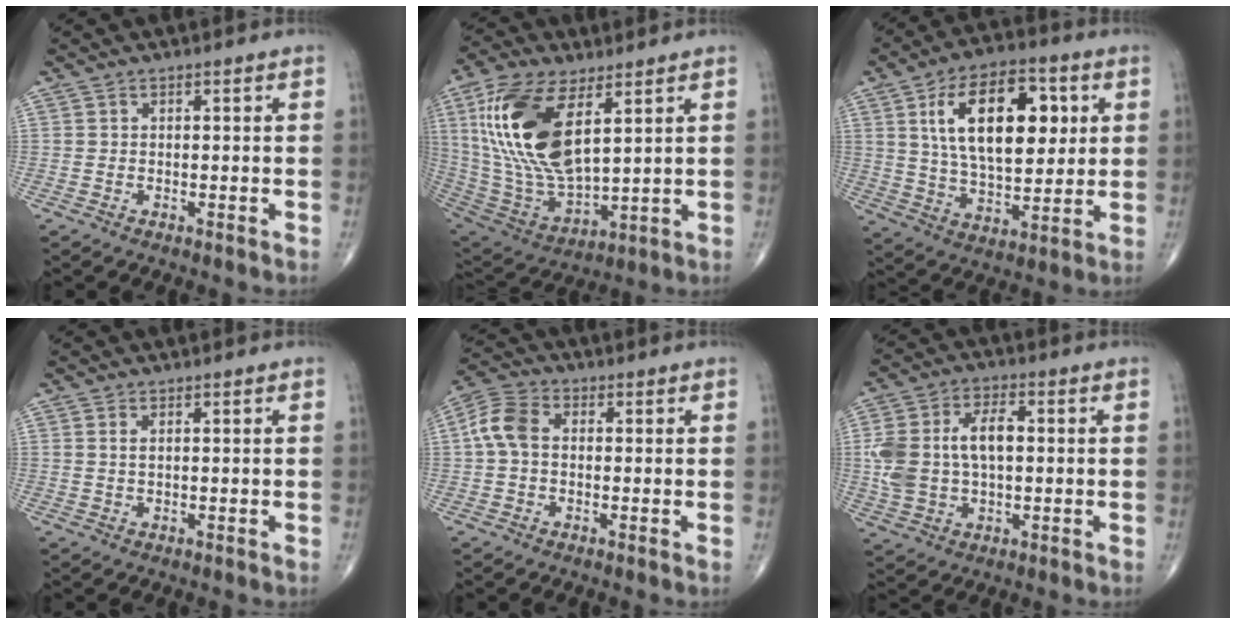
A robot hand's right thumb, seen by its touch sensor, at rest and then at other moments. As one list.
[{"total": 22.1, "force": [7.4, 10.2, 18.1], "torque": [-0.366, -0.031, 0.145]}, {"total": 19.6, "force": [5.3, 10.2, 15.9], "torque": [-0.230, -0.009, 0.092]}, {"total": 1.0, "force": [0.4, 0.4, 0.8], "torque": [-0.020, 0.003, 0.010]}, {"total": 6.4, "force": [0.2, 4.4, 4.7], "torque": [-0.099, 0.020, -0.005]}, {"total": 12.5, "force": [0.8, 7.4, 10.1], "torque": [-0.205, 0.021, 0.020]}]